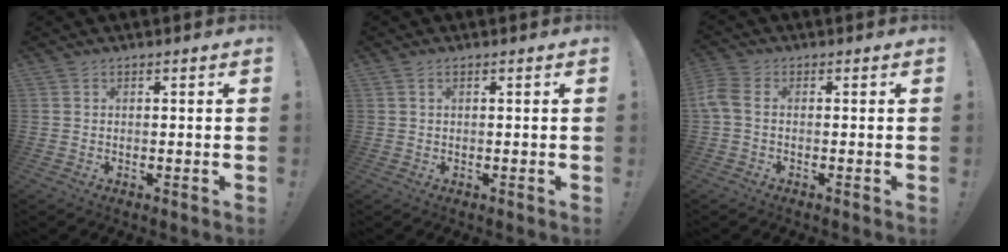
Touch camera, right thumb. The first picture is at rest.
{"total": 1.0, "force": [0.3, 0.2, 0.9], "torque": [-0.021, 0.001, 0.004]}
{"total": 3.8, "force": [-0.1, 2.1, 3.1], "torque": [-0.068, -0.002, -0.001]}